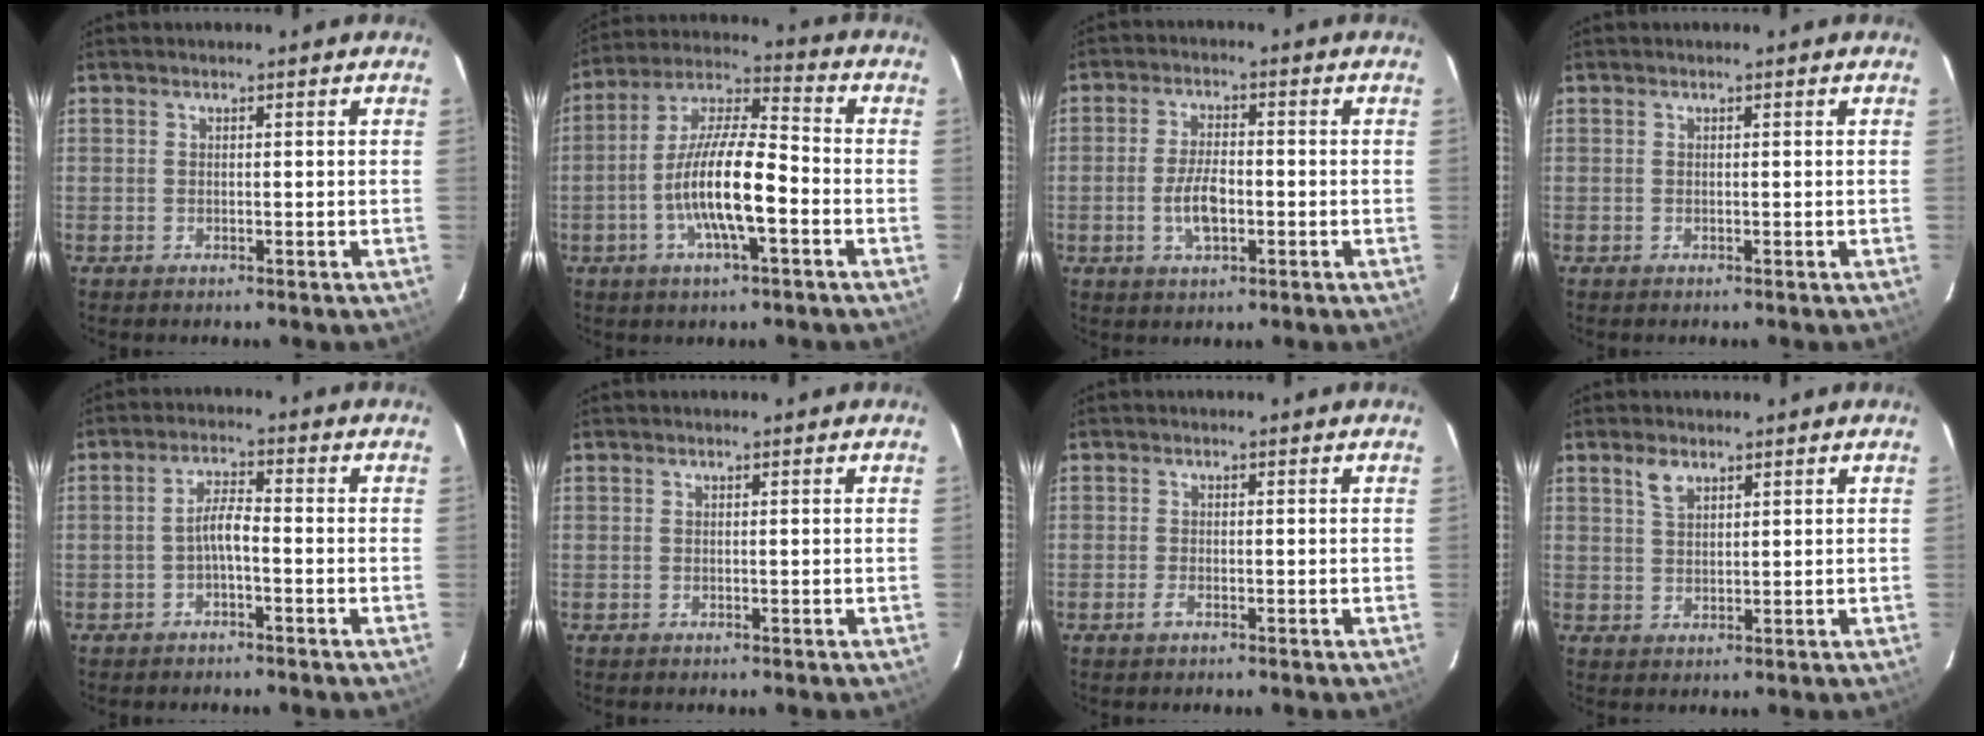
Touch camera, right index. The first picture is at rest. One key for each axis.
{"total": 13.6, "fx": -4.3, "fy": 3.1, "fz": 12.6, "tx": -0.248, "ty": -0.001, "tz": -0.085}
{"total": 6.3, "fx": -1.7, "fy": 2.8, "fz": 5.4, "tx": -0.110, "ty": 0.001, "tz": -0.030}
{"total": 0.0}
{"total": 3.3, "fx": -1.5, "fy": 0.5, "fz": 2.9, "tx": -0.059, "ty": 0.010, "tz": -0.030}
{"total": 0.0}
{"total": 1.3, "fx": -0.8, "fy": 0.4, "fz": 0.9, "tx": -0.020, "ty": 0.000, "tz": -0.014}
{"total": 3.0, "fx": 2.0, "fy": 1.5, "fz": 1.7, "tx": -0.033, "ty": 0.004, "tz": 0.040}